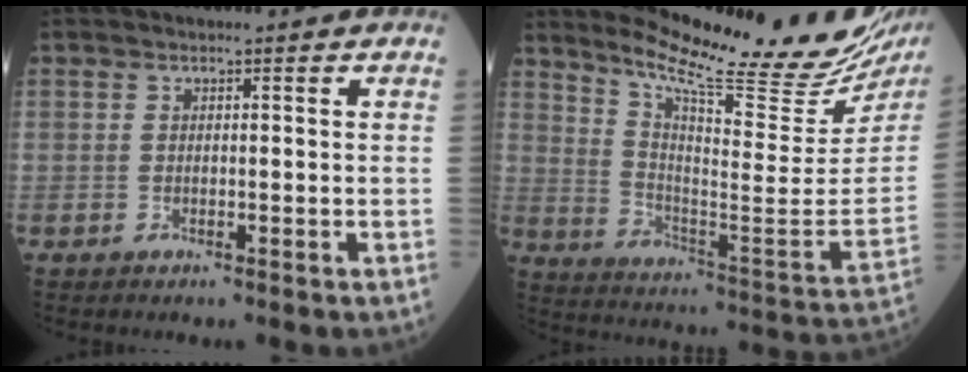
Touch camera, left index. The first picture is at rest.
{"total": 25.5, "force": [21.9, 1.6, 13.1], "torque": [-0.210, -0.090, 0.305]}